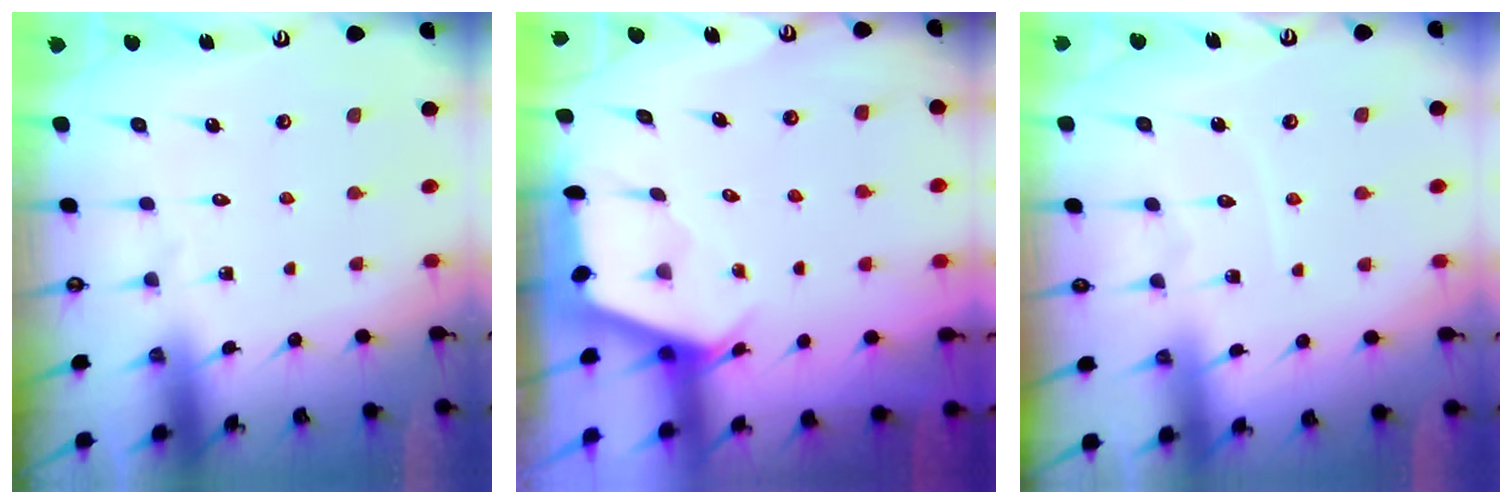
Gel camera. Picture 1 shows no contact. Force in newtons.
{"total": 2.4, "press": 2.4, "slide": 0.3}
{"total": 3.9, "press": 3.8, "slide": 0.3}